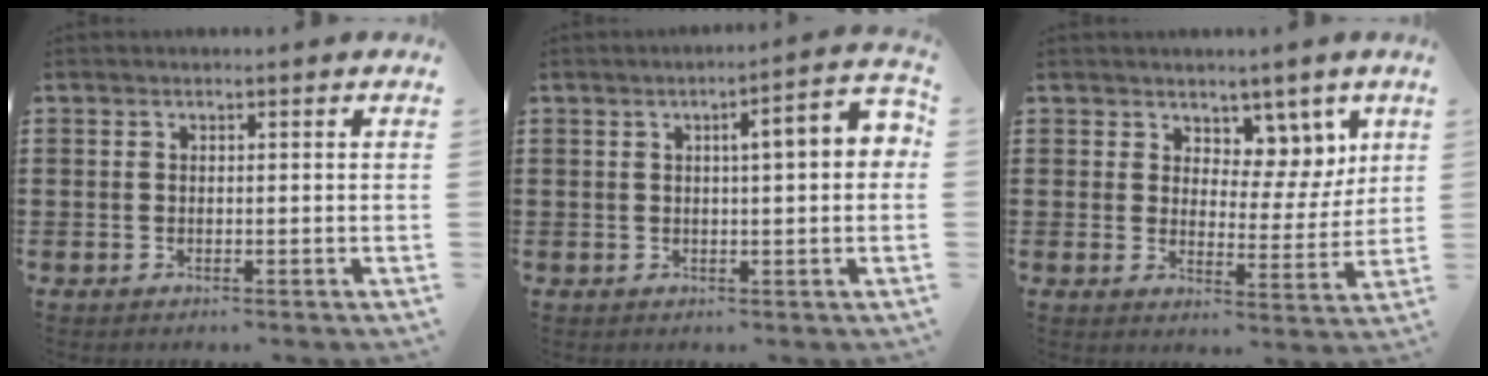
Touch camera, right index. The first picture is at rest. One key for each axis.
{"total": 5.8, "fx": 1.0, "fy": 0.8, "fz": 5.6, "tx": -0.088, "ty": -0.001, "tz": 0.009}
{"total": 6.1, "fx": 4.5, "fy": 3.9, "fz": 1.7, "tx": -0.041, "ty": -0.028, "tz": 0.075}